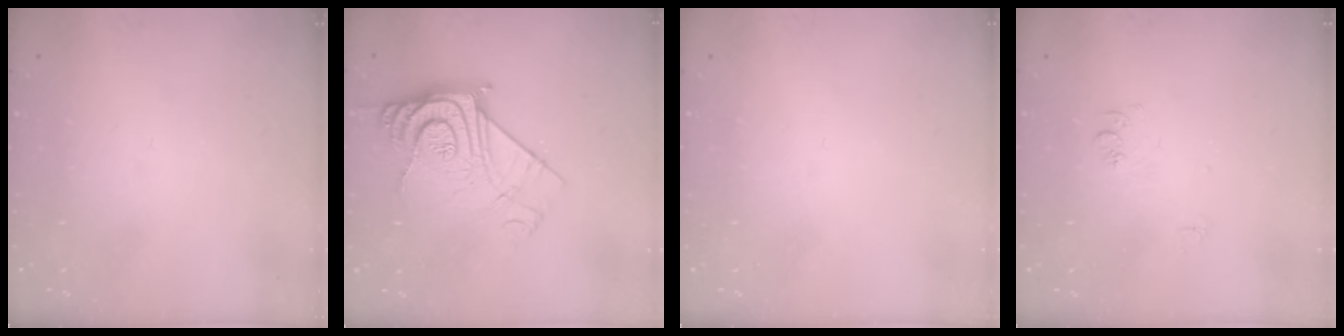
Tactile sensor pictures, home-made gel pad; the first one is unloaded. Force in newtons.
{"total": 15.3, "press": 15.2, "slide": 1.1}
{"total": 0.0}
{"total": 7.4, "press": 7.3, "slide": 0.8}